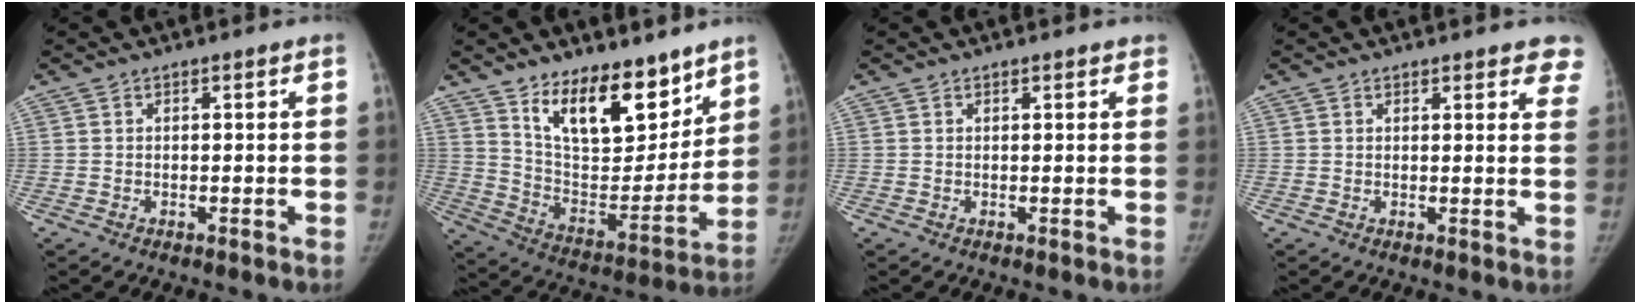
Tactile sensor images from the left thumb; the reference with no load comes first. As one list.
[{"total": 18.5, "force": [12.4, 8.5, 10.9], "torque": [-0.113, -0.089, 0.217]}, {"total": 1.3, "force": [1.1, 0.6, 0.5], "torque": [0.004, 0.000, 0.010]}, {"total": 6.3, "force": [5.4, 2.2, 2.6], "torque": [0.009, -0.020, 0.045]}]